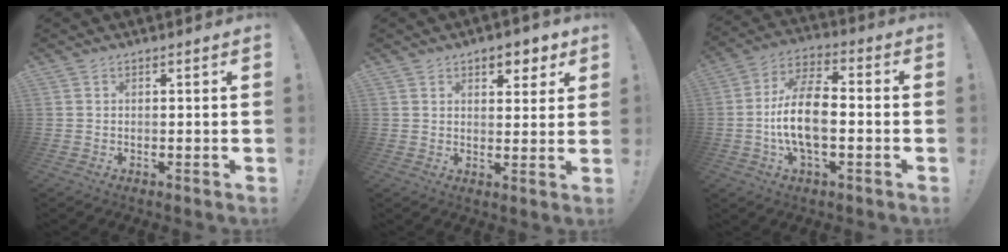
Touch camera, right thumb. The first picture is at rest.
{"total": 5.4, "force": [3.4, 3.3, 2.6], "torque": [-0.015, -0.020, 0.054]}
{"total": 14.2, "force": [-2.8, 6.8, 12.2], "torque": [-0.241, 0.011, -0.052]}